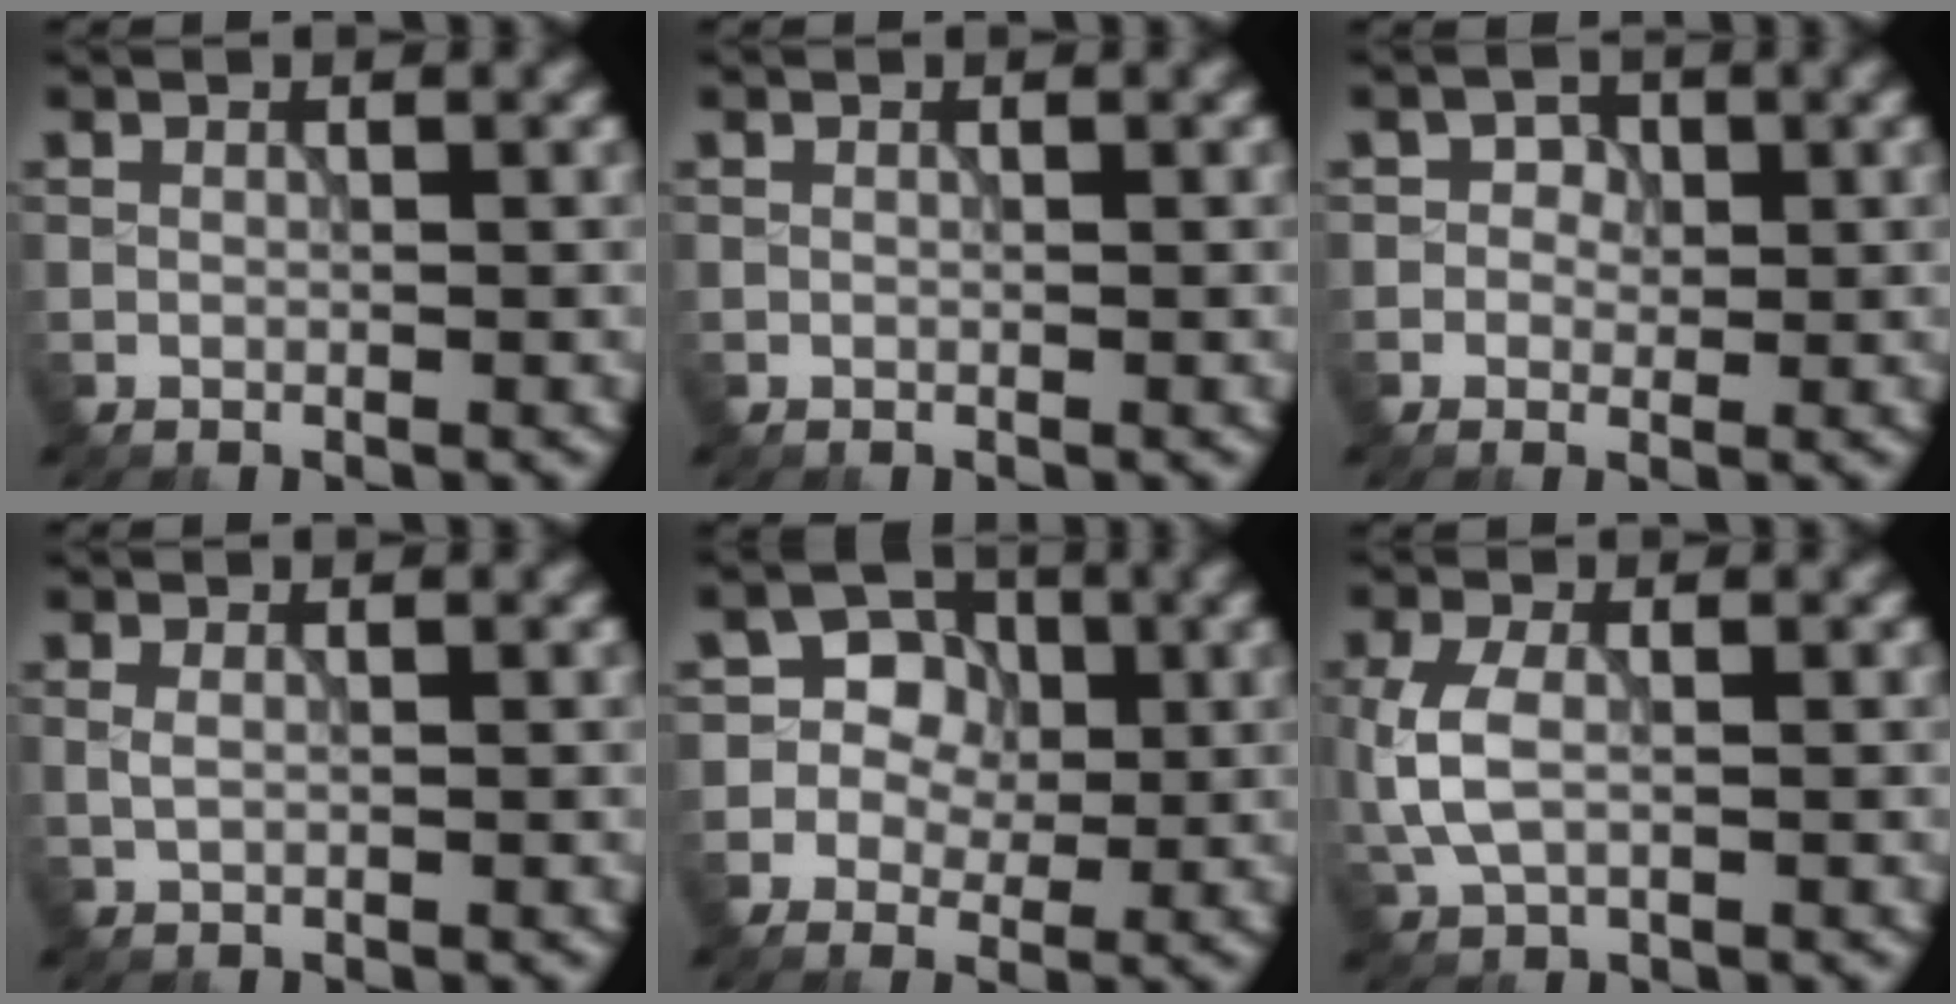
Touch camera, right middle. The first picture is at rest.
{"total": 0.0}
{"total": 1.9, "force": [0.3, 1.6, 0.8], "torque": [-0.001, 0.002, -0.005]}
{"total": 0.8, "force": [0.2, 0.4, 0.7], "torque": [-0.018, 0.000, 0.004]}
{"total": 5.0, "force": [0.4, 4.5, 2.1], "torque": [-0.018, 0.016, -0.016]}
{"total": 3.9, "force": [-0.1, 2.4, 3.0], "torque": [-0.084, -0.001, -0.001]}